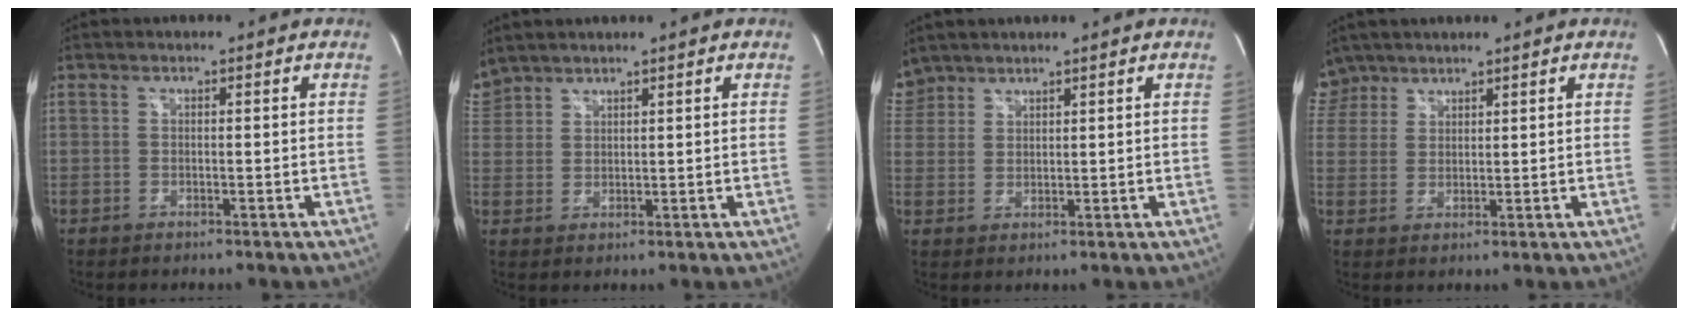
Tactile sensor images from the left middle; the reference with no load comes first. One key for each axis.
{"total": 4.6, "fx": 4.4, "fy": 1.3, "fz": 0.5, "tx": -0.027, "ty": 0.020, "tz": 0.096}
{"total": 5.0, "fx": 4.4, "fy": 2.4, "fz": 0.1, "tx": -0.011, "ty": 0.016, "tz": 0.097}
{"total": 5.5, "fx": 4.6, "fy": 3.0, "fz": -0.4, "tx": 0.010, "ty": 0.009, "tz": 0.093}